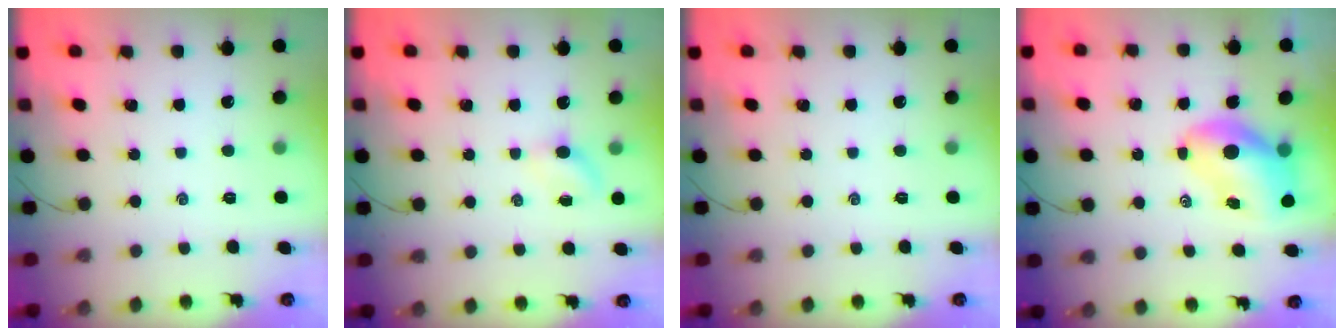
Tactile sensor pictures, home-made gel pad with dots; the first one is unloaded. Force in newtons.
{"total": 2.8, "press": 2.7, "slide": 0.9}
{"total": 0.0}
{"total": 8.7, "press": 8.3, "slide": 2.5}